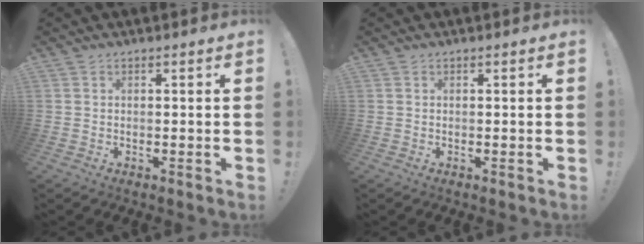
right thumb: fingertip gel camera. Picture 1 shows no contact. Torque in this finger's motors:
{"motor_torque": [0.00, 0.00, -0.04, 0.04, 0.00]}